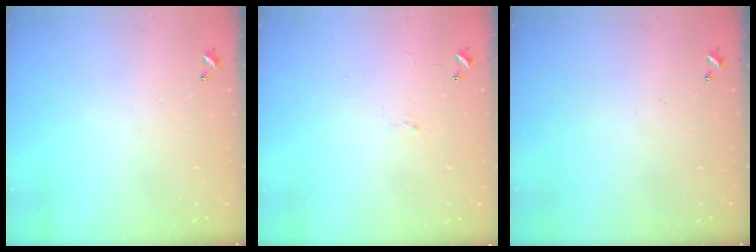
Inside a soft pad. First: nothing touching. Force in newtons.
{"total": 0.6, "press": 0.2, "slide": 0.6}
{"total": 0.0}